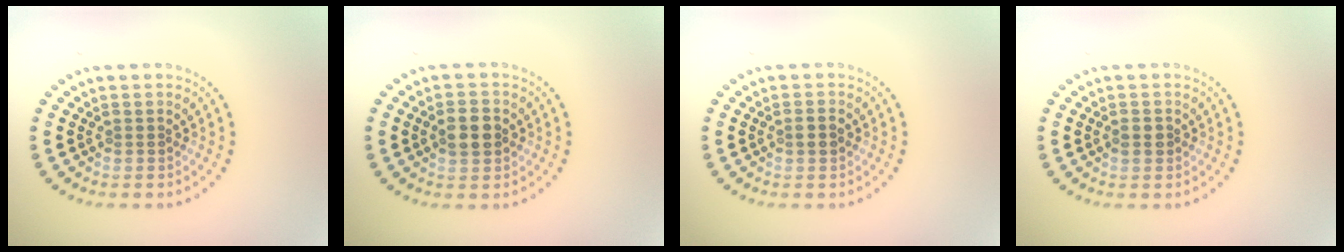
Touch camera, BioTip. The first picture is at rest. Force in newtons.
{"total": 3.3, "press": 3.3, "slide": 0.0}
{"total": 1.1, "press": 1.1, "slide": 0.3}
{"total": 1.2, "press": 1.2, "slide": 0.1}